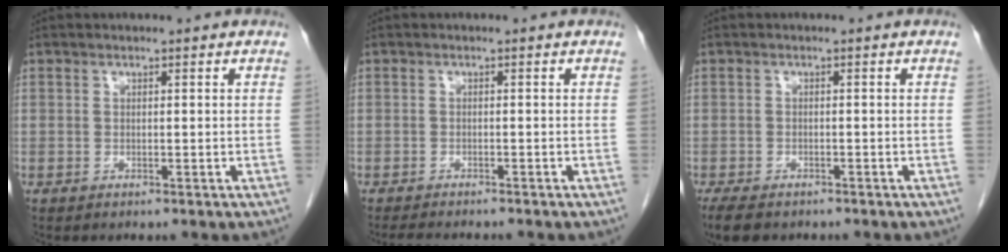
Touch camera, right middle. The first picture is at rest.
{"total": 5.1, "force": [-4.6, 0.7, 2.3], "torque": [-0.032, -0.012, -0.065]}
{"total": 5.7, "force": [-4.5, 2.2, 2.7], "torque": [-0.046, -0.013, -0.067]}